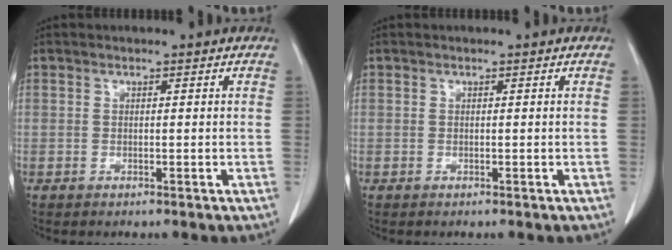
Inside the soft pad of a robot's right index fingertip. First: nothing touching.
{"total": 0.0}